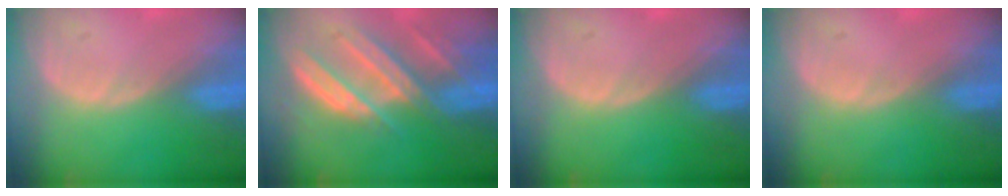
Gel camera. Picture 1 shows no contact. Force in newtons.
{"total": 9.2, "press": 8.3, "slide": 4.0}
{"total": 0.0}
{"total": 0.0}